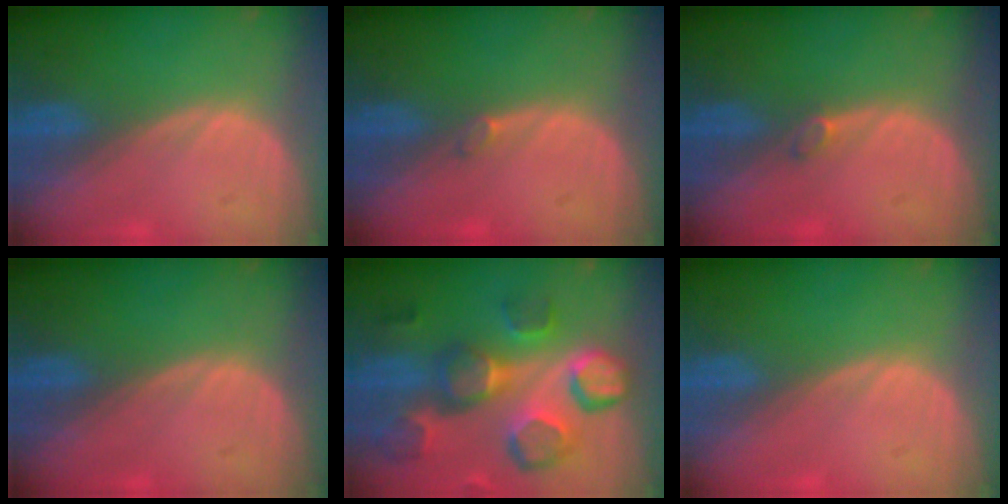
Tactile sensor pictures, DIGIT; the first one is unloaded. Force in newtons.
{"total": 0.8, "press": 0.8, "slide": 0.2}
{"total": 1.2, "press": 1.2, "slide": 0.2}
{"total": 0.0}
{"total": 12.7, "press": 11.2, "slide": 6.0}
{"total": 0.0}